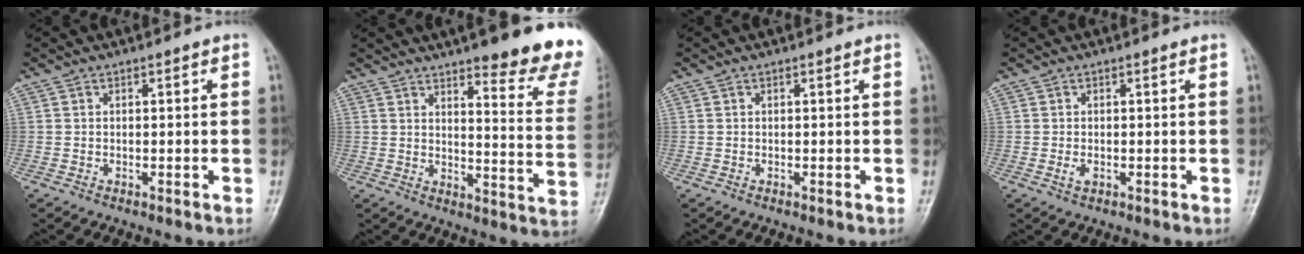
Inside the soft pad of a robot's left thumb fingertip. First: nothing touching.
{"total": 19.2, "force": [14.9, 3.2, 11.6], "torque": [-0.119, -0.098, 0.179]}
{"total": 0.0}
{"total": 1.3, "force": [0.0, 0.6, 1.2], "torque": [-0.021, -0.001, 0.002]}